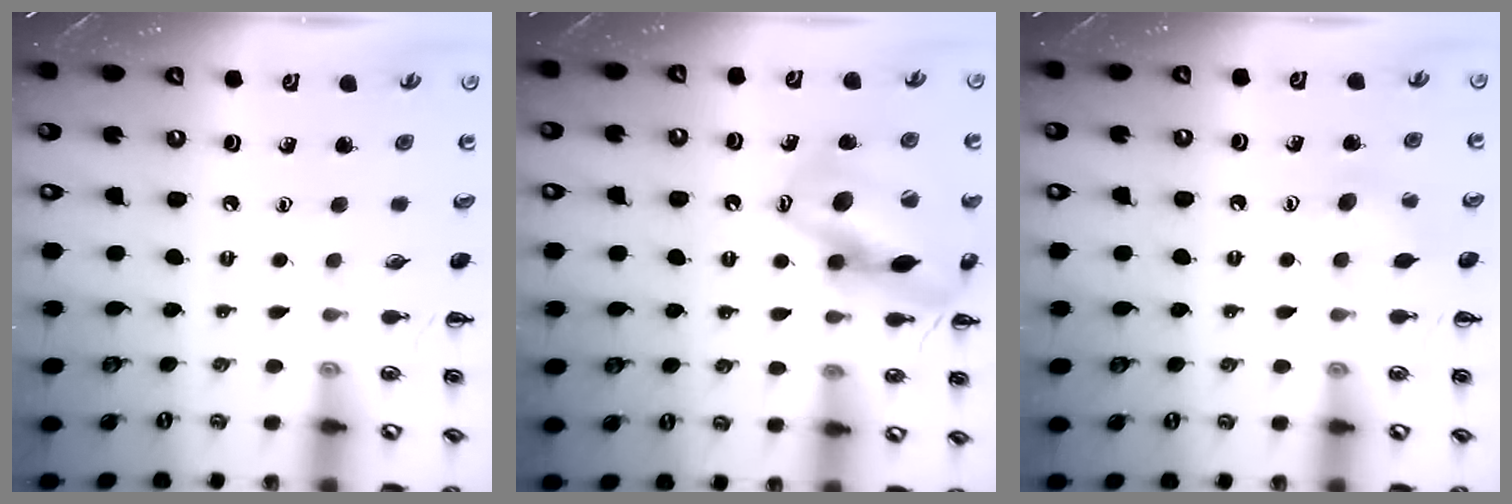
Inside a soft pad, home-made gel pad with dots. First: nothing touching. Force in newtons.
{"total": 16.6, "press": 16.3, "slide": 3.0}
{"total": 4.7, "press": 4.6, "slide": 1.1}